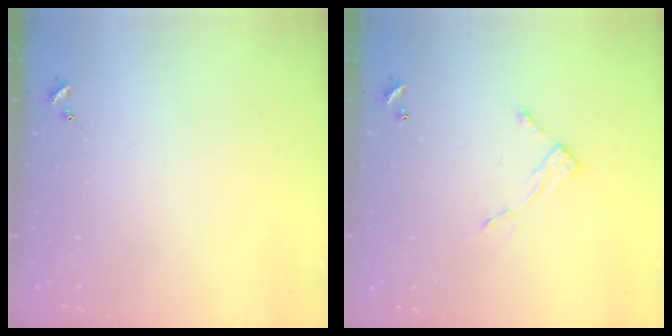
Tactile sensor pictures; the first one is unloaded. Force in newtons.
{"total": 4.7, "press": 4.6, "slide": 0.4}